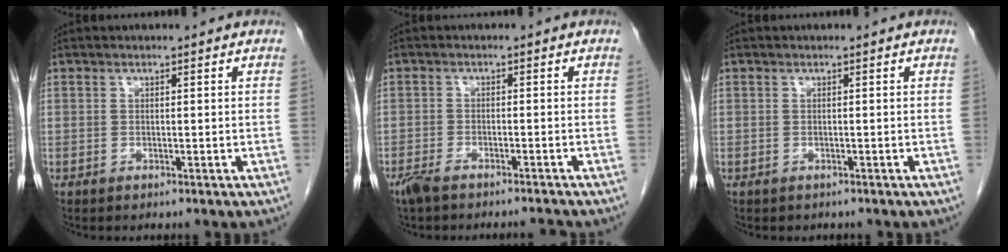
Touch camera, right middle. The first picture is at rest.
{"total": 4.6, "force": [-4.1, 0.4, 2.0], "torque": [-0.037, -0.010, -0.072]}
{"total": 0.6, "force": [-0.5, 0.4, 0.1], "torque": [-0.011, 0.001, -0.007]}